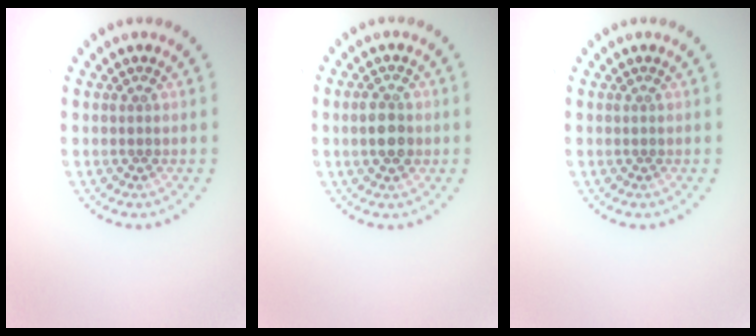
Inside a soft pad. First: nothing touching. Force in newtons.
{"total": 2.8, "press": 2.8, "slide": 0.2}
{"total": 0.0}